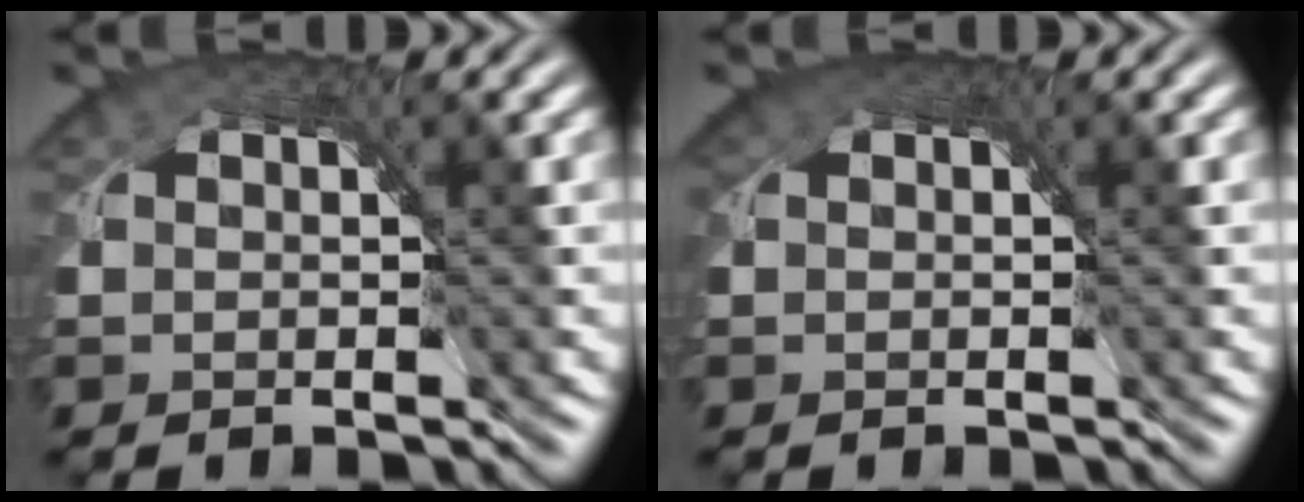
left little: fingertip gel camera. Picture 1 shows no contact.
{"total": 2.0, "force": [0.7, 1.6, 0.9], "torque": [-0.019, 0.001, 0.006]}